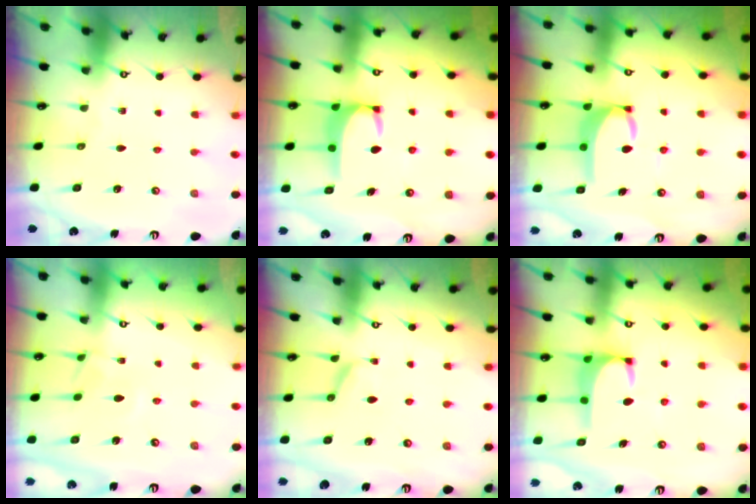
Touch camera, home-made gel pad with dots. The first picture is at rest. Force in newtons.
{"total": 2.9, "press": 2.9, "slide": 0.3}
{"total": 5.4, "press": 5.3, "slide": 0.7}
{"total": 3.0, "press": 3.0, "slide": 0.3}
{"total": 1.8, "press": 1.7, "slide": 0.6}
{"total": 1.3, "press": 1.2, "slide": 0.5}